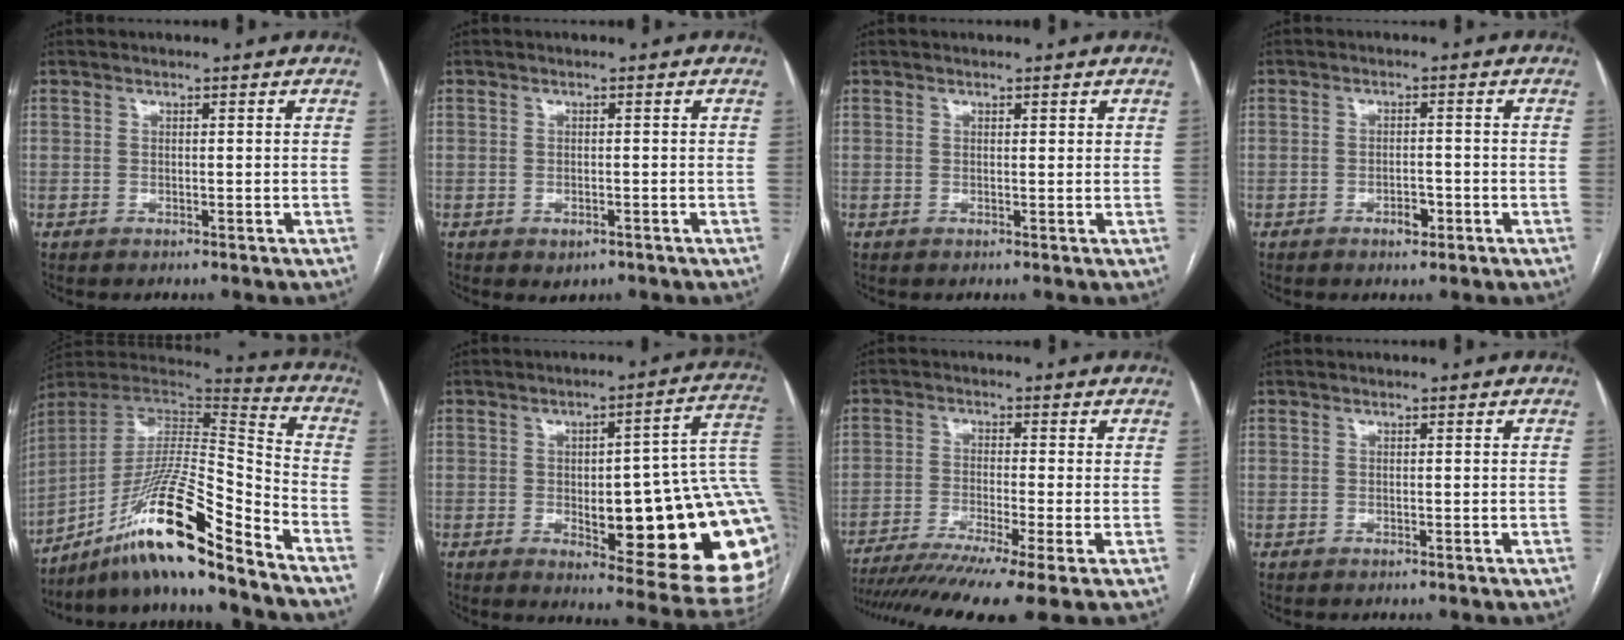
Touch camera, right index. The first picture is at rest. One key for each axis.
{"total": 1.7, "fx": -0.8, "fy": 1.1, "fz": 0.9, "tx": -0.009, "ty": 0.001, "tz": 0.000}
{"total": 0.7, "fx": 0.4, "fy": 0.2, "fz": 0.4, "tx": -0.008, "ty": 0.000, "tz": 0.004}
{"total": 2.5, "fx": -1.3, "fy": 1.2, "fz": 1.8, "tx": -0.026, "ty": 0.004, "tz": -0.017}
{"total": 19.1, "fx": -13.4, "fy": 0.6, "fz": 13.7, "tx": -0.274, "ty": 0.004, "tz": -0.240}
{"total": 25.6, "fx": -1.7, "fy": 5.8, "fz": 24.9, "tx": -0.215, "ty": 0.021, "tz": -0.007}
{"total": 13.9, "fx": -10.2, "fy": -0.4, "fz": 9.5, "tx": -0.154, "ty": -0.030, "tz": -0.166}
{"total": 0.0}